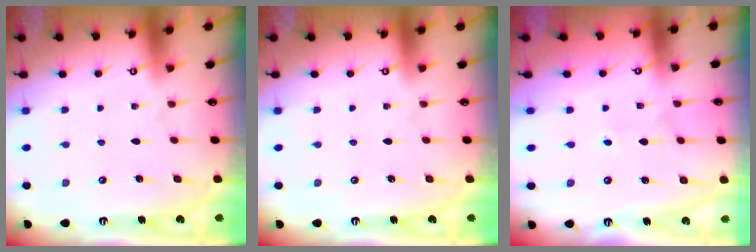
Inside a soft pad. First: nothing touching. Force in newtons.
{"total": 0.0}
{"total": 2.3, "press": 2.3, "slide": 0.2}